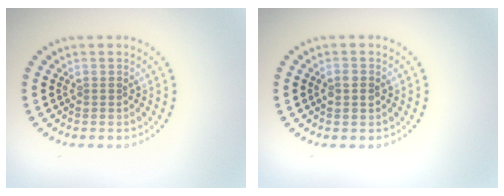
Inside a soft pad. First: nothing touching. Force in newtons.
{"total": 1.7, "press": 1.7, "slide": 0.1}